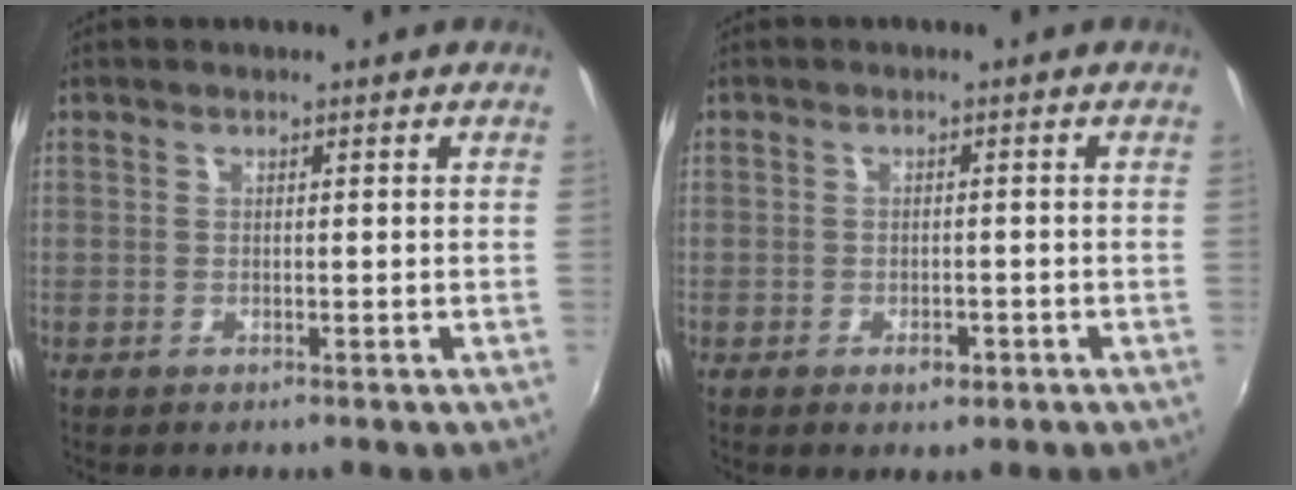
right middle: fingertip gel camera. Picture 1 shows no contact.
{"total": 2.4, "force": [-1.3, 1.3, 1.5], "torque": [-0.027, -0.004, -0.018]}